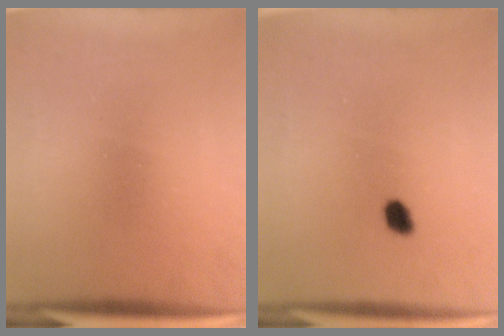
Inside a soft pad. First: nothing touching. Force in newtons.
{"total": 1.4}